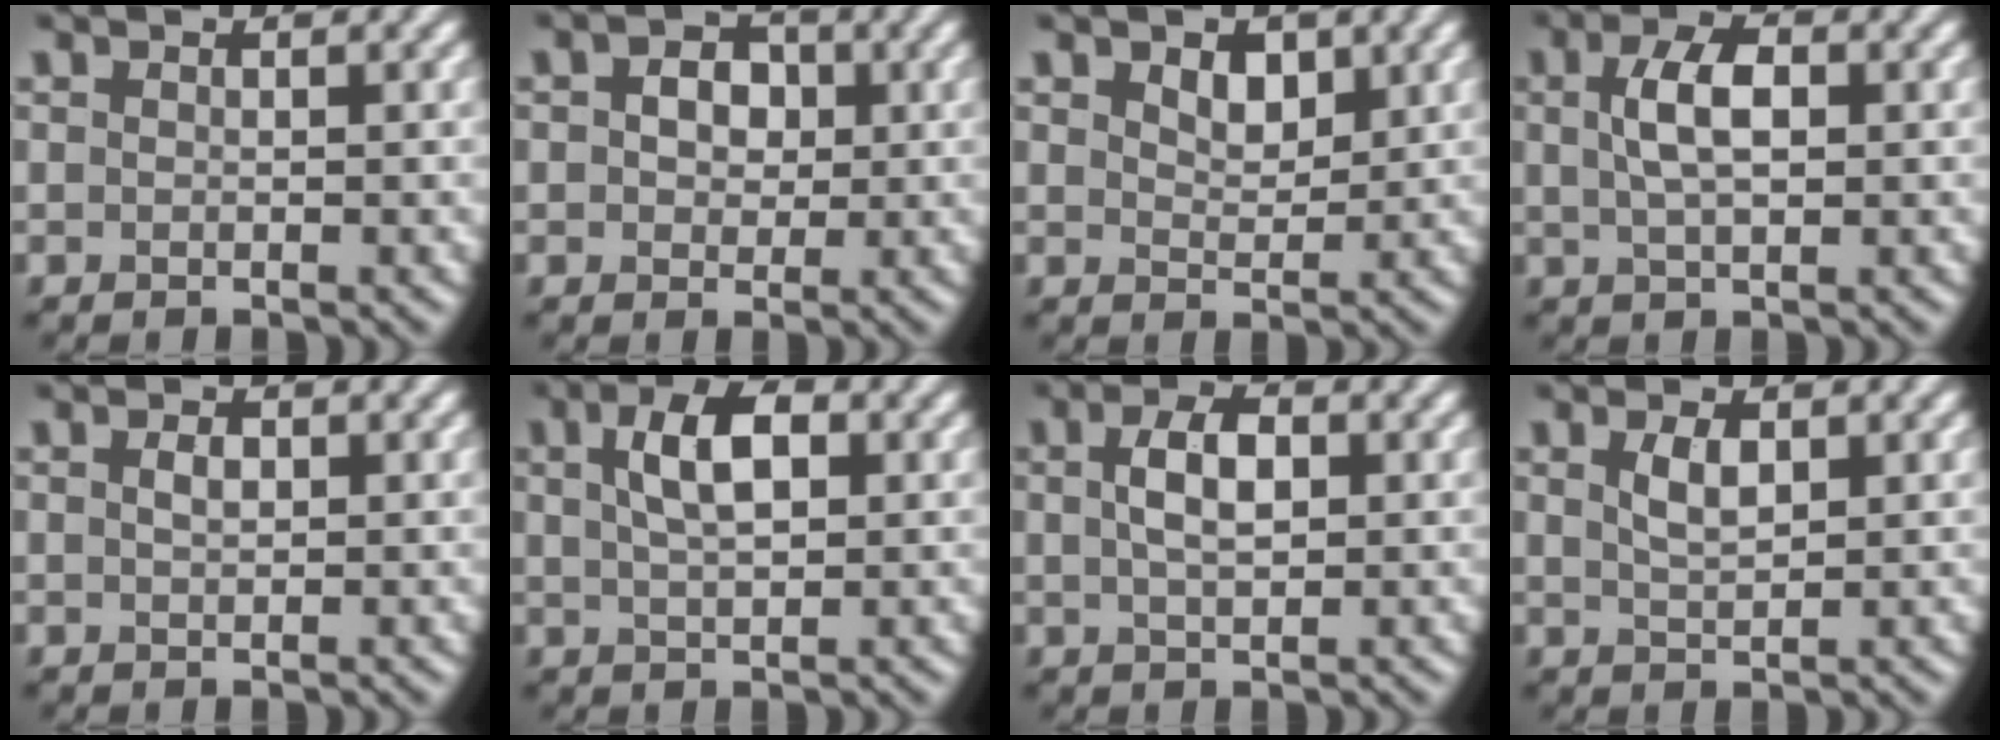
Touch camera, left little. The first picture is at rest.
{"total": 3.5, "force": [0.7, 2.6, 2.2], "torque": [-0.029, 0.006, -0.006]}
{"total": 2.2, "force": [1.1, 1.4, 1.3], "torque": [-0.028, -0.001, 0.019]}
{"total": 3.9, "force": [0.7, 1.9, 3.4], "torque": [-0.071, 0.006, 0.012]}
{"total": 1.1, "force": [0.3, 0.6, 0.8], "torque": [-0.017, 0.002, 0.006]}
{"total": 4.6, "force": [1.3, 2.2, 3.8], "torque": [-0.072, 0.009, 0.021]}
{"total": 3.6, "force": [0.7, 1.9, 3.0], "torque": [-0.062, 0.004, 0.012]}
{"total": 2.2, "force": [0.9, 1.0, 1.8], "torque": [-0.039, 0.001, 0.020]}